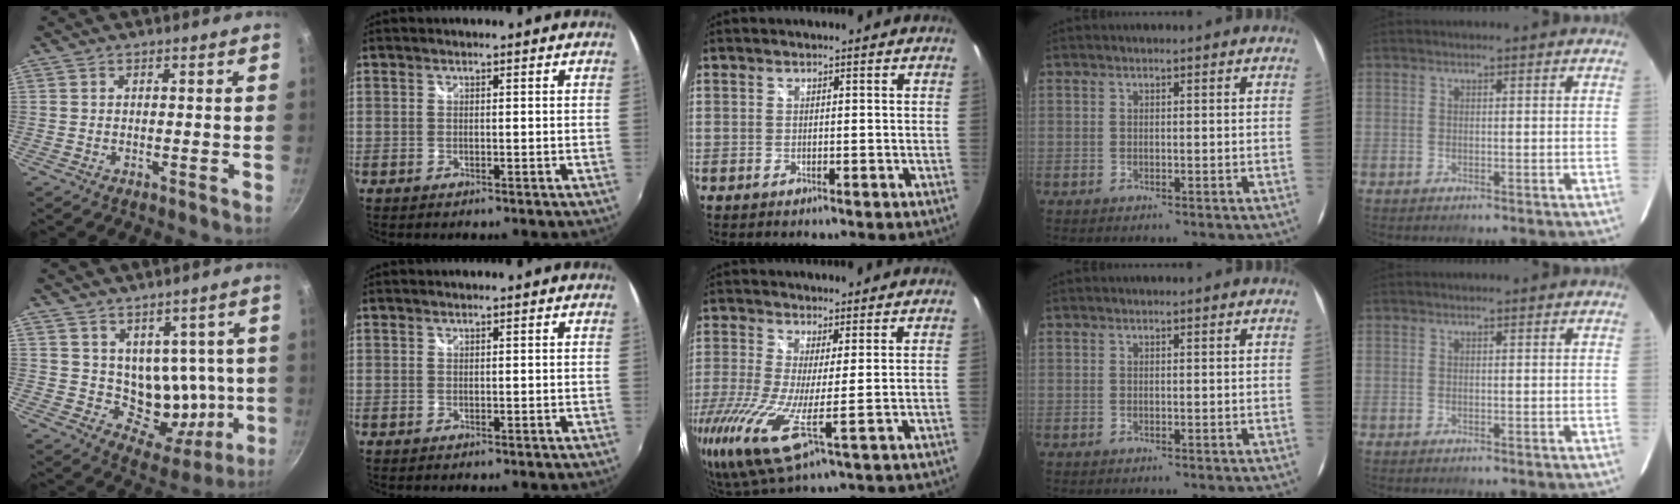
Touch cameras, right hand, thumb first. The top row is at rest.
{"thumb": {"total": 12.1, "force": [1.8, 9.2, 7.7], "torque": [-0.064, -0.034, 0.045]}, "middle": {"total": 12.7, "force": [-1.9, 3.1, 12.2], "torque": [-0.265, -0.037, -0.037]}}